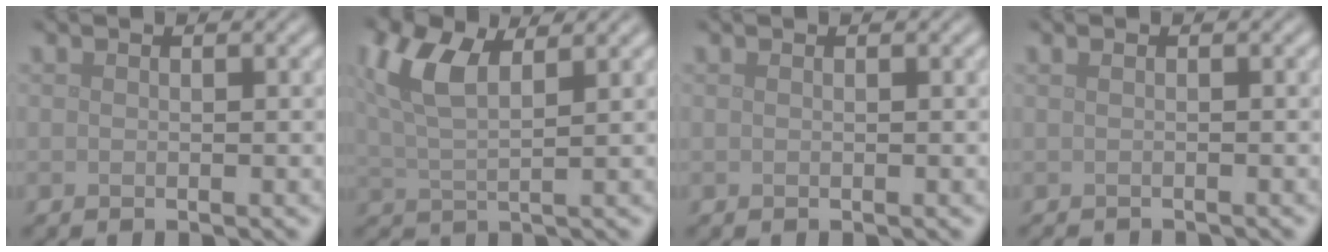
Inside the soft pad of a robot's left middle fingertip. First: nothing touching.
{"total": 6.5, "force": [3.1, 2.9, 4.9], "torque": [-0.117, 0.015, 0.058]}
{"total": 0.0}
{"total": 1.2, "force": [-1.0, 0.3, 0.6], "torque": [-0.001, -0.005, -0.020]}